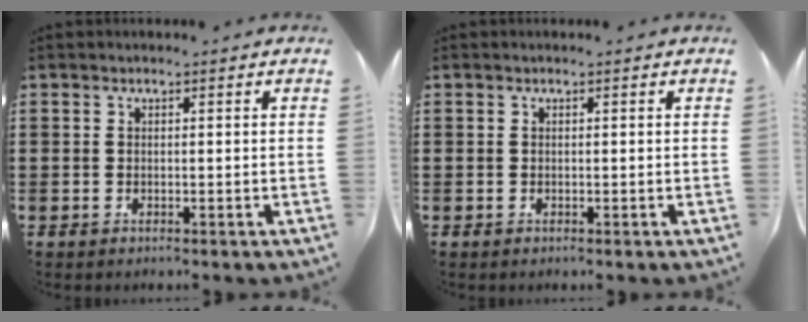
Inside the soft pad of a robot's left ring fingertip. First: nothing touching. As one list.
[{"total": 0.0}]